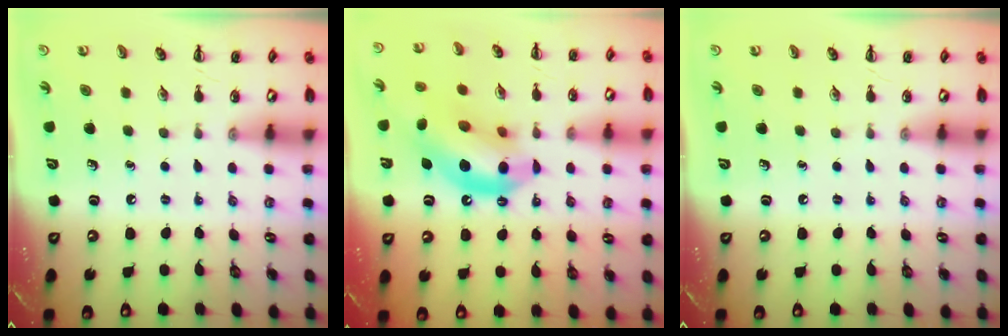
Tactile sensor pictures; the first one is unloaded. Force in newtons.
{"total": 16.0, "press": 15.6, "slide": 3.6}
{"total": 0.0}